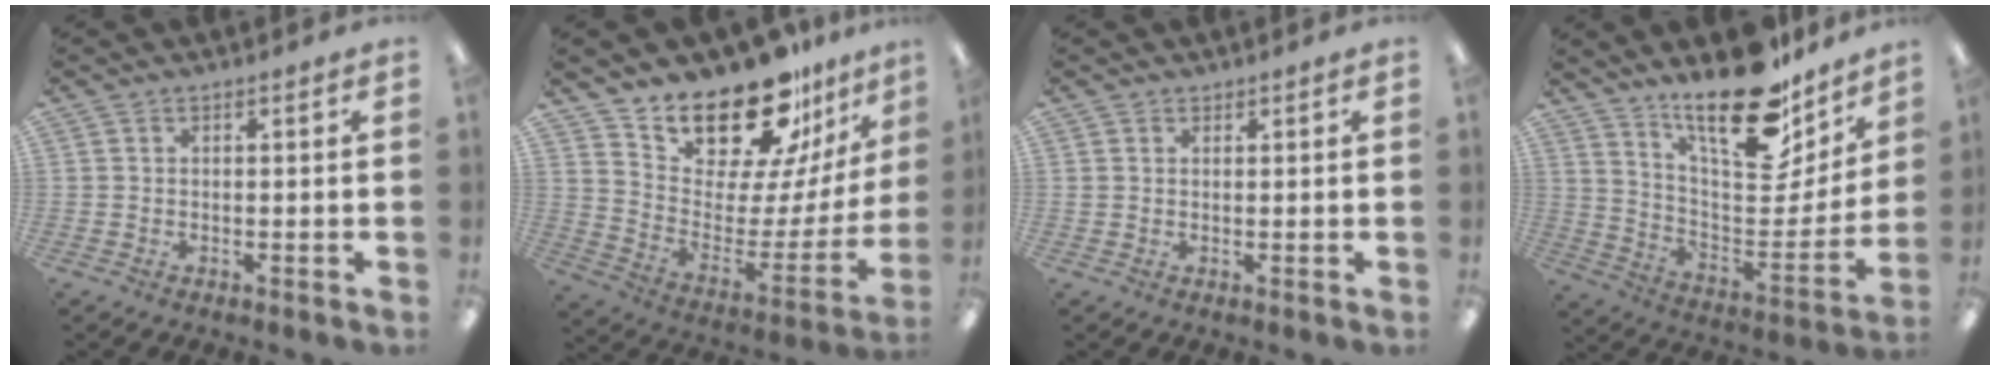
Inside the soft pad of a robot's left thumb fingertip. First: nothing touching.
{"total": 20.6, "force": [18.3, 6.2, 6.9], "torque": [-0.115, -0.156, 0.317]}
{"total": 0.9, "force": [0.7, 0.6, 0.1], "torque": [-0.002, 0.002, 0.014]}
{"total": 23.4, "force": [17.5, 8.7, 12.9], "torque": [-0.176, -0.127, 0.298]}